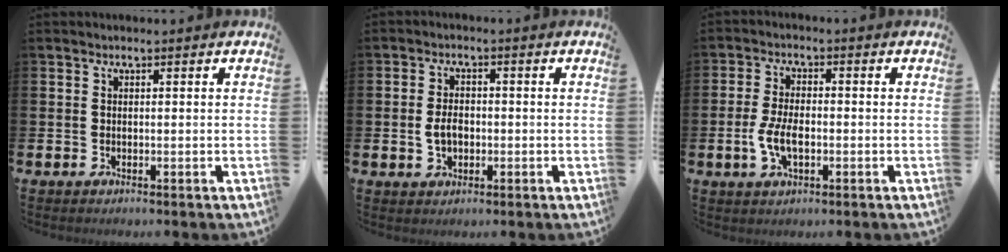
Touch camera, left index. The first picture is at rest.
{"total": 3.1, "force": [-0.4, 2.1, 2.2], "torque": [-0.033, 0.002, -0.012]}
{"total": 5.0, "force": [-0.9, 2.5, 4.2], "torque": [-0.084, 0.000, -0.020]}